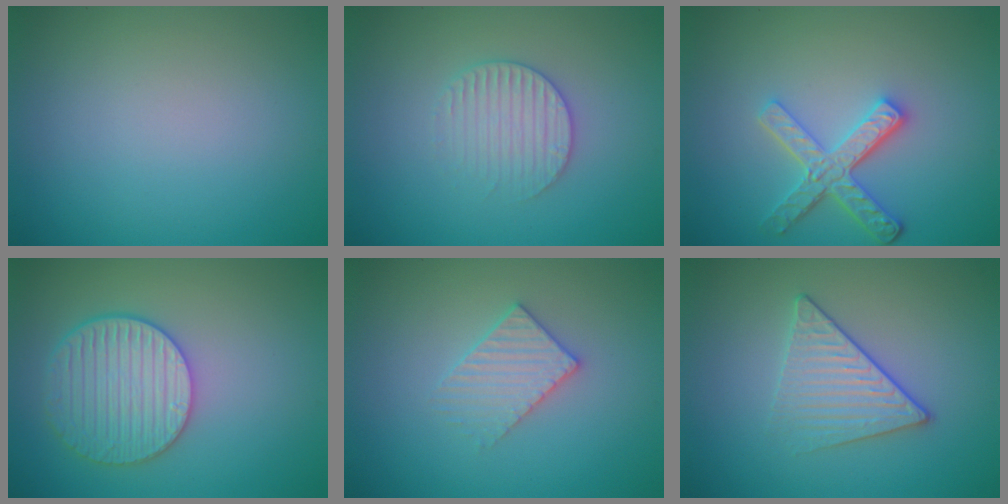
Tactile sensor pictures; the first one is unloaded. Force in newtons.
{"total": 2.8, "press": 2.7, "slide": 0.6}
{"total": 3.9, "press": 3.2, "slide": 2.2}
{"total": 4.9, "press": 4.4, "slide": 2.1}
{"total": 2.7, "press": 2.7, "slide": 0.5}
{"total": 2.7, "press": 2.4, "slide": 1.2}